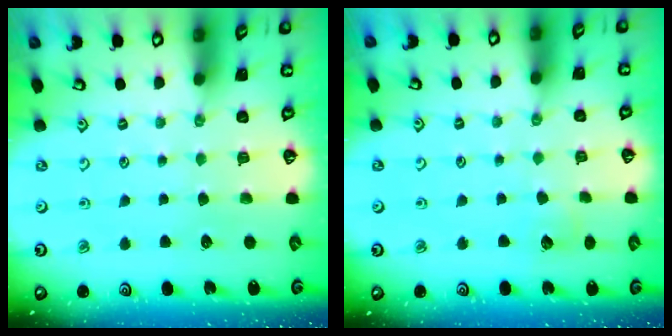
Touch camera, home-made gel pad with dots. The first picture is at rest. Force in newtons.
{"total": 4.8, "press": 4.7, "slide": 0.4}